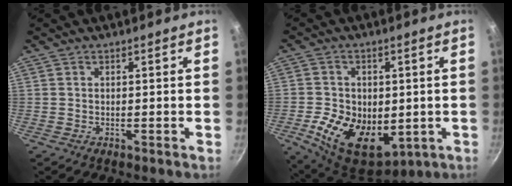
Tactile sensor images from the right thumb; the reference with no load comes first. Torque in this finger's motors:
{"motor_torque": [-0.10, 1.34, 1.74, 0.04, 0.15]}